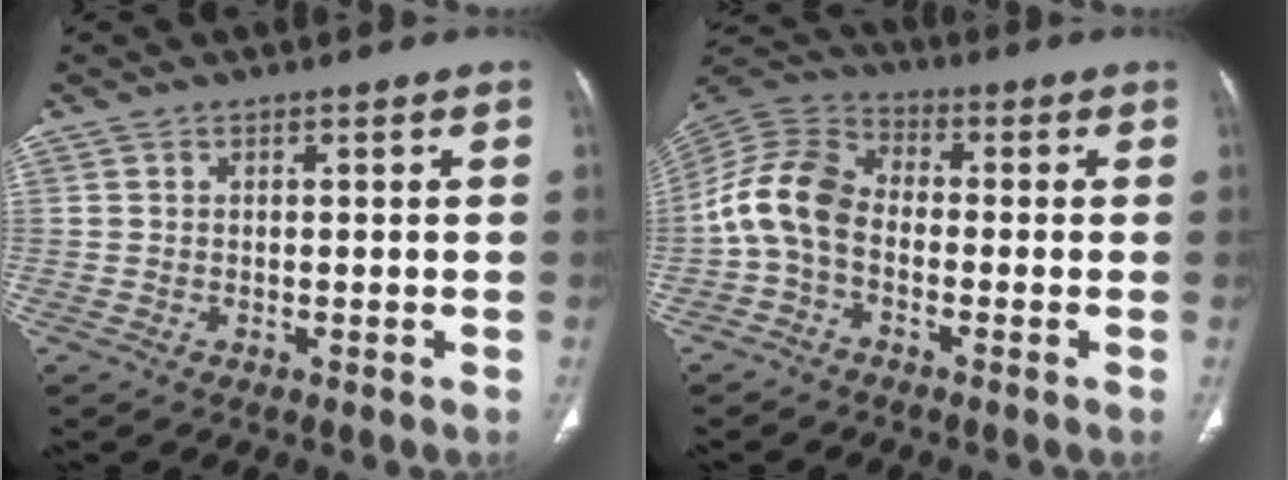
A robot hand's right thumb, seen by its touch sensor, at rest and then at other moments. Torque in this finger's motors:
{"motor_torque": [-0.08, 0.58, 0.85, -0.78, 0.21]}